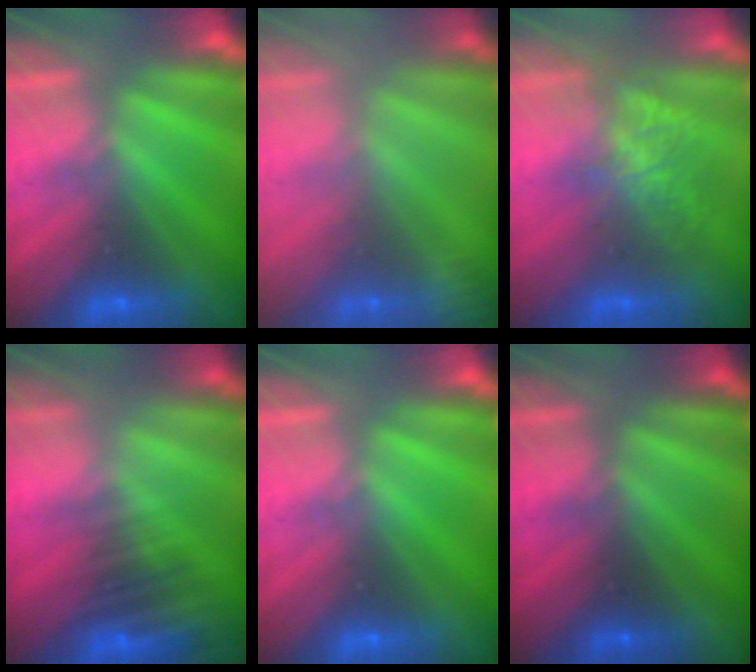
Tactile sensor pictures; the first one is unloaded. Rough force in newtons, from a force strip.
{"total": 2.4}
{"total": 4.6}
{"total": 5.1}
{"total": 0.0}
{"total": 2.0}